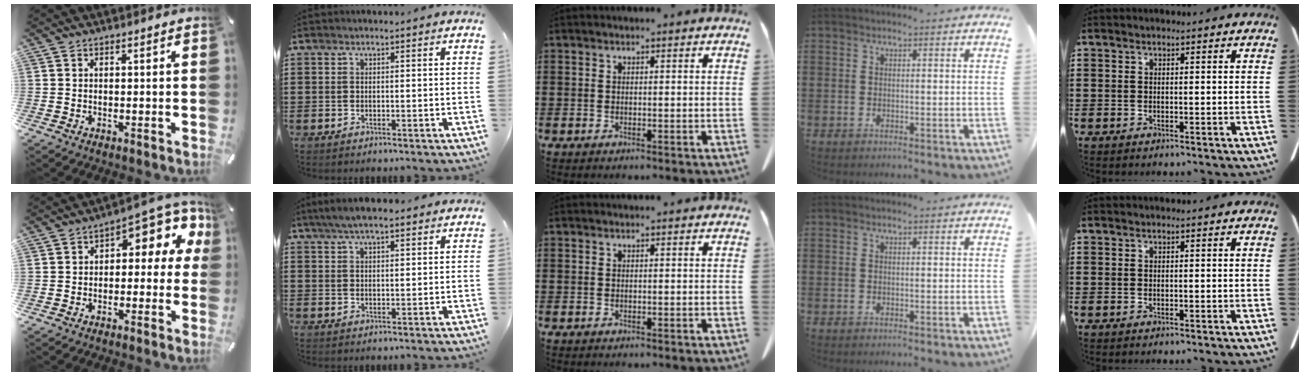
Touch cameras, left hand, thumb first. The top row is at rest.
{"thumb": {"total": 7.9, "force": [3.1, 4.1, 5.9], "torque": [-0.071, -0.032, 0.048]}, "index": {"total": 4.7, "force": [3.5, 1.1, 2.8], "torque": [-0.061, 0.005, 0.064]}}